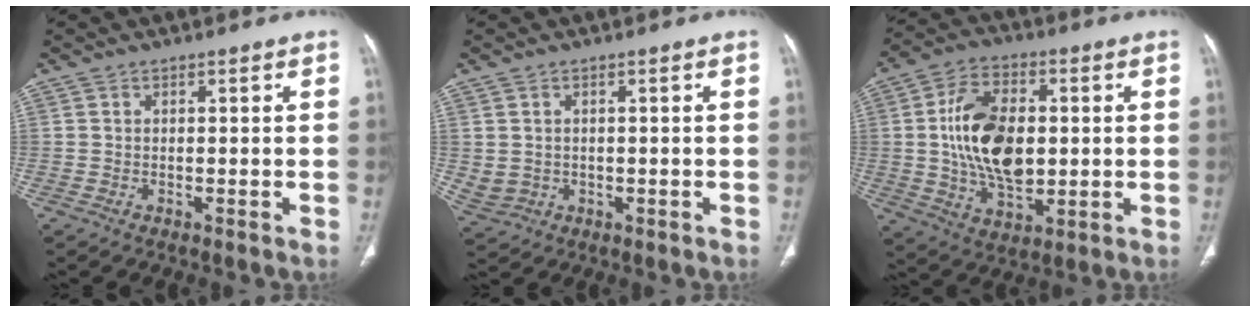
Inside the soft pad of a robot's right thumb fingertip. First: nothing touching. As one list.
[{"total": 3.6, "force": [0.1, 3.2, 1.8], "torque": [-0.037, 0.003, 0.019]}, {"total": 16.4, "force": [1.0, 9.8, 13.1], "torque": [-0.217, 0.001, 0.021]}]